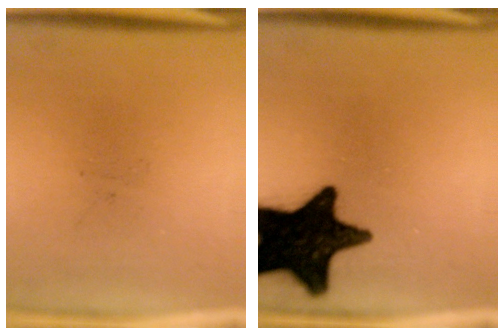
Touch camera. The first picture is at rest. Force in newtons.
{"total": 19.3}